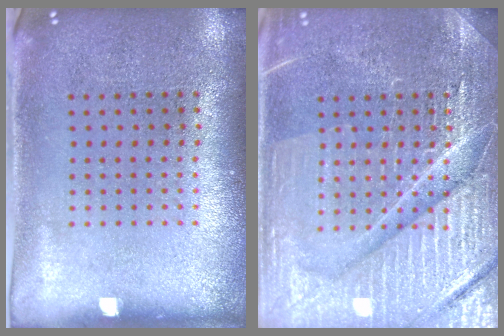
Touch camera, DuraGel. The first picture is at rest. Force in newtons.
{"total": 7.6, "press": 7.5, "slide": 1.0}